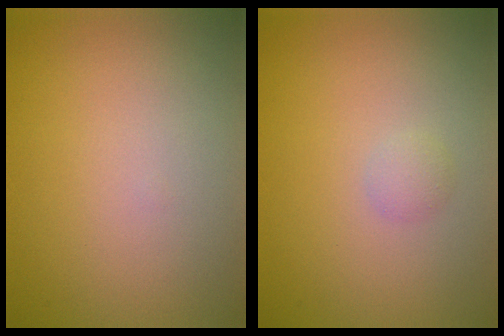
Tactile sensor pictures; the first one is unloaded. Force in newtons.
{"total": 0.9, "press": 0.9, "slide": 0.0}